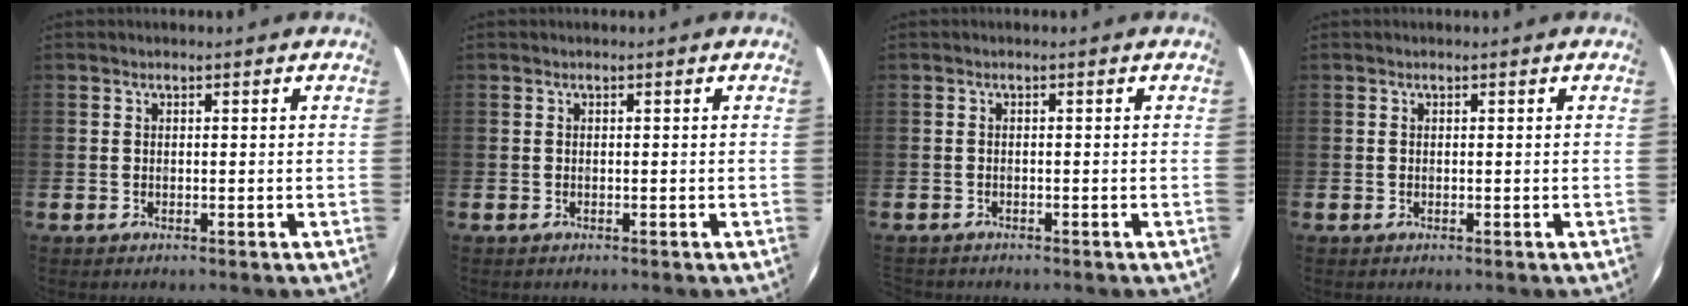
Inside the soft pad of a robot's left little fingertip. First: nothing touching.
{"total": 0.0}
{"total": 0.7, "force": [-0.7, 0.1, -0.1], "torque": [0.000, 0.003, -0.015]}
{"total": 0.0}